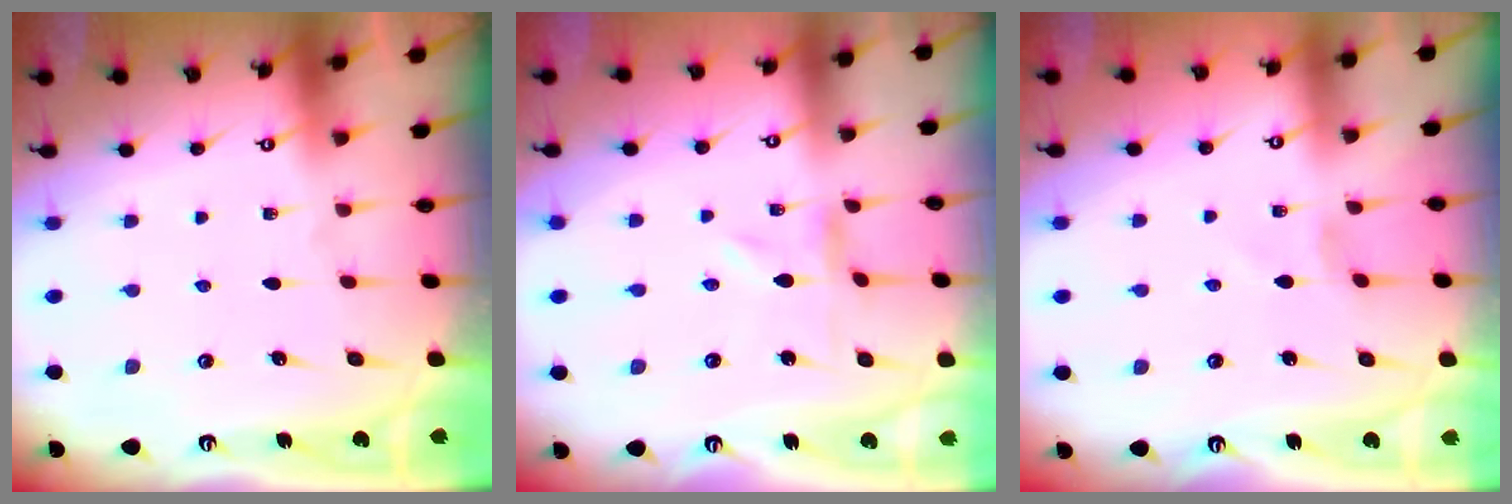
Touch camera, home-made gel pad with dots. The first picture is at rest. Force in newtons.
{"total": 0.0}
{"total": 0.0}